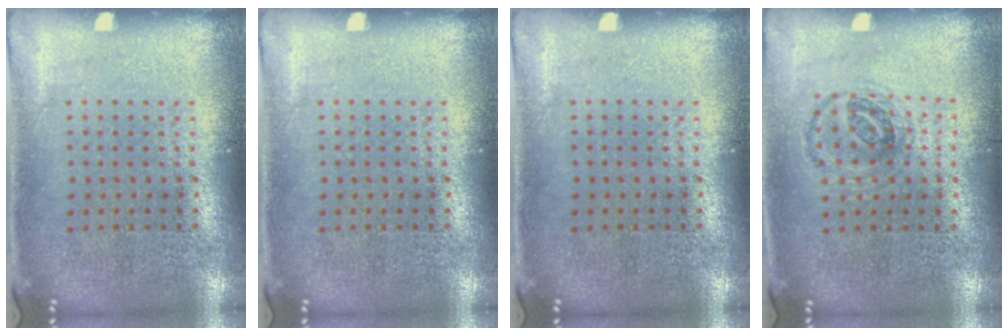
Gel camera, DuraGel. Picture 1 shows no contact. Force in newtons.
{"total": 0.0}
{"total": 0.0}
{"total": 0.9, "press": 0.9, "slide": 0.2}